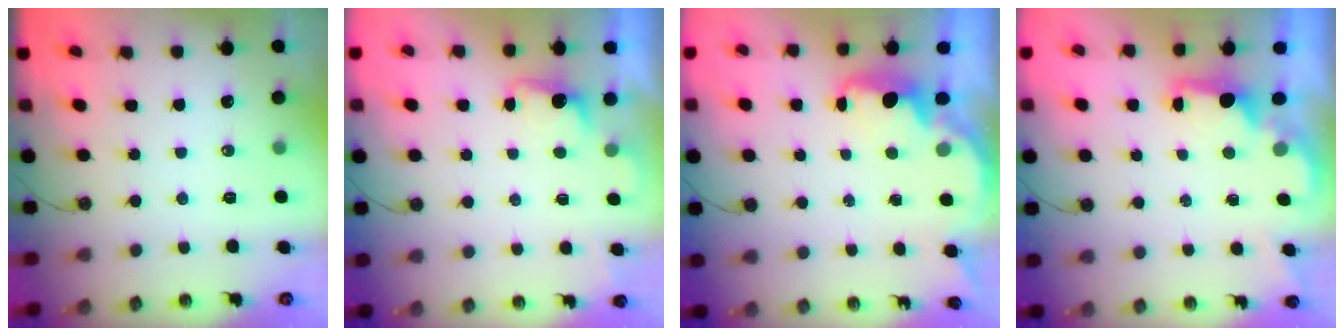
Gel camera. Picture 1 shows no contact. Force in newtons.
{"total": 1.3, "press": 1.0, "slide": 0.8}
{"total": 2.3, "press": 2.2, "slide": 0.5}
{"total": 1.6, "press": 1.5, "slide": 0.6}